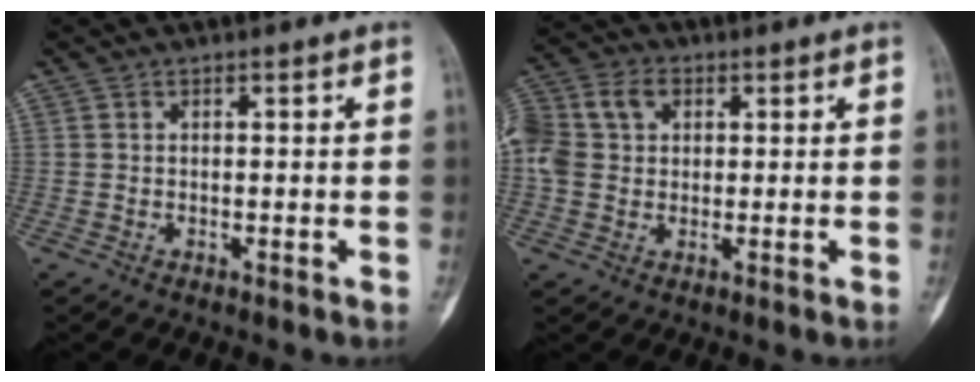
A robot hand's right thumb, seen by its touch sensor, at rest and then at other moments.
{"total": 14.2, "force": [3.5, 10.8, 8.5], "torque": [-0.198, 0.033, 0.061]}